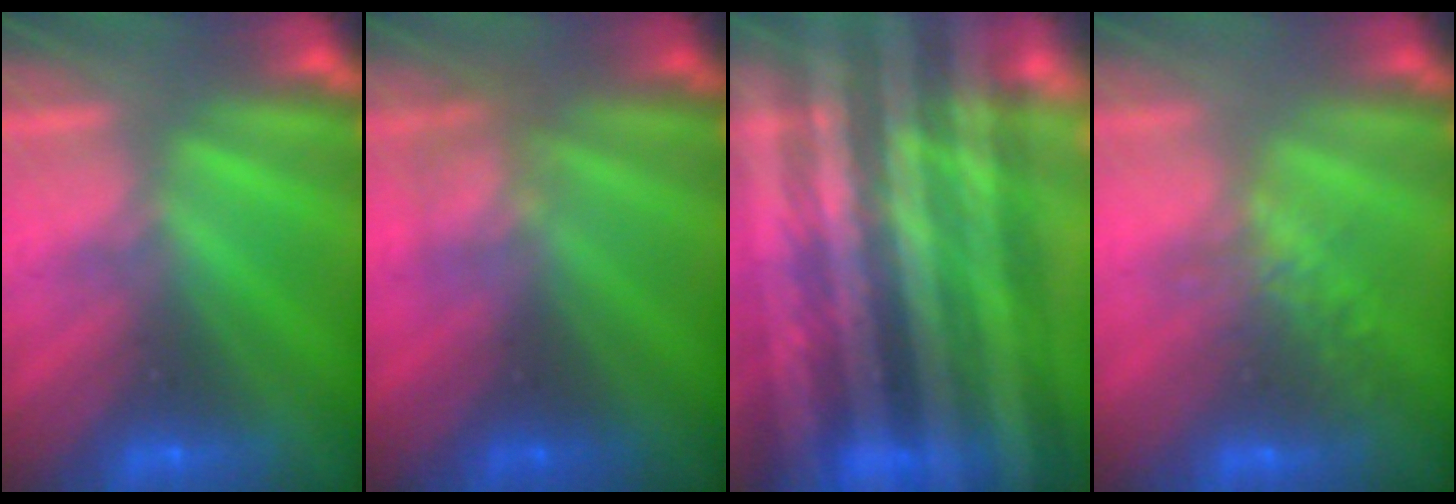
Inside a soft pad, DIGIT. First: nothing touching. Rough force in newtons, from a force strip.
{"total": 2.4}
{"total": 8.3}
{"total": 3.8}